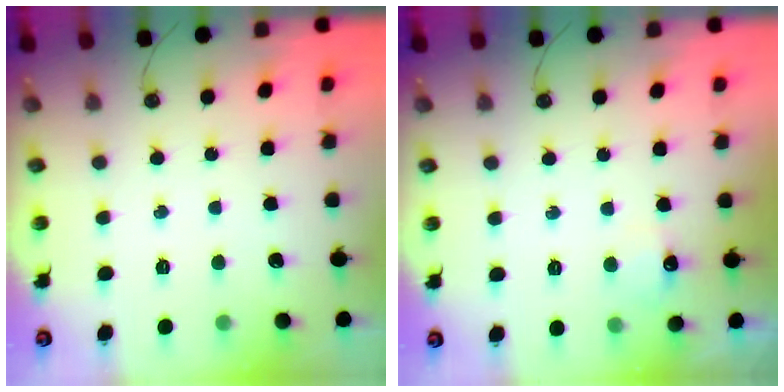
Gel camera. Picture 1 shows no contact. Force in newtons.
{"total": 4.8, "press": 4.8, "slide": 0.7}